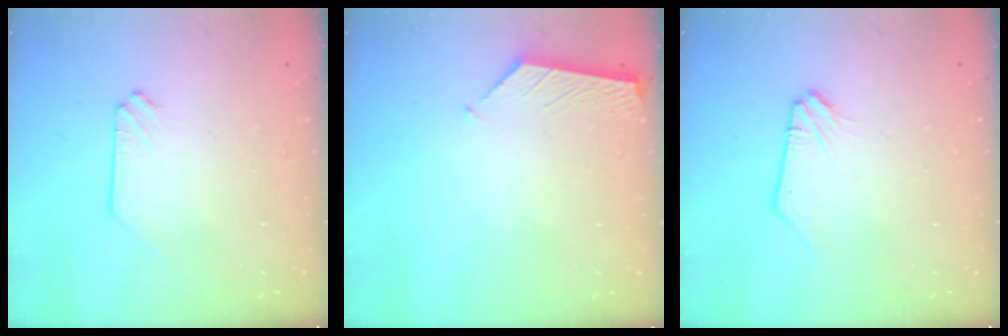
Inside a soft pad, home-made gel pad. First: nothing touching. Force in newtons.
{"total": 3.8, "press": 3.7, "slide": 0.6}
{"total": 0.0}